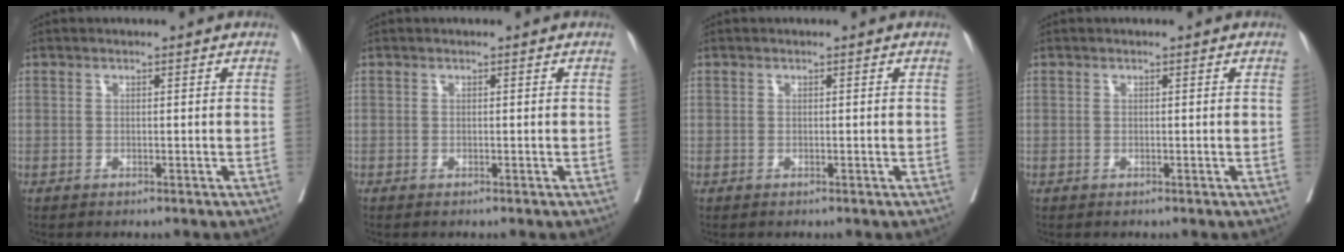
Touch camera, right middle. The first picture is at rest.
{"total": 0.0}
{"total": 0.0}
{"total": 0.0}